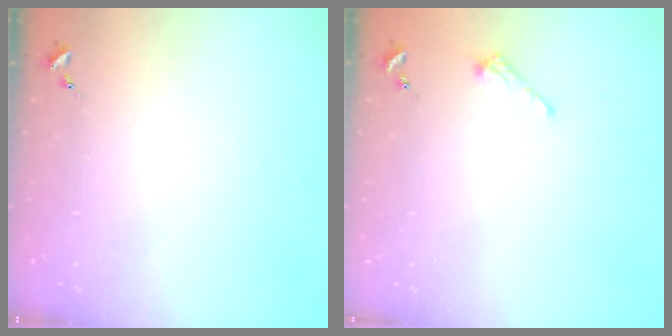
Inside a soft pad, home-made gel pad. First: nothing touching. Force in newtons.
{"total": 2.6, "press": 2.6, "slide": 0.3}